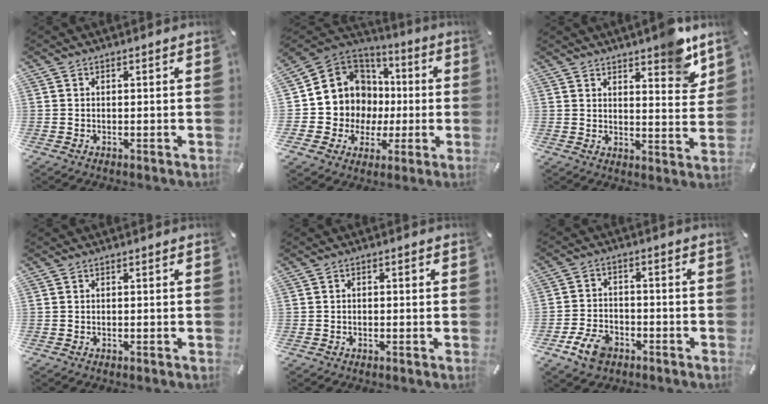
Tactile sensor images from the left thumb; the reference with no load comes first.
{"total": 11.9, "force": [1.1, 11.8, 1.5], "torque": [-0.041, -0.041, 0.043]}
{"total": 8.6, "force": [6.8, 2.9, 4.4], "torque": [-0.042, -0.049, 0.113]}
{"total": 0.0}
{"total": 1.1, "force": [-0.4, 0.5, 0.8], "torque": [-0.016, 0.004, -0.010]}
{"total": 7.6, "force": [-4.2, 5.0, 3.9], "torque": [-0.080, 0.020, -0.076]}